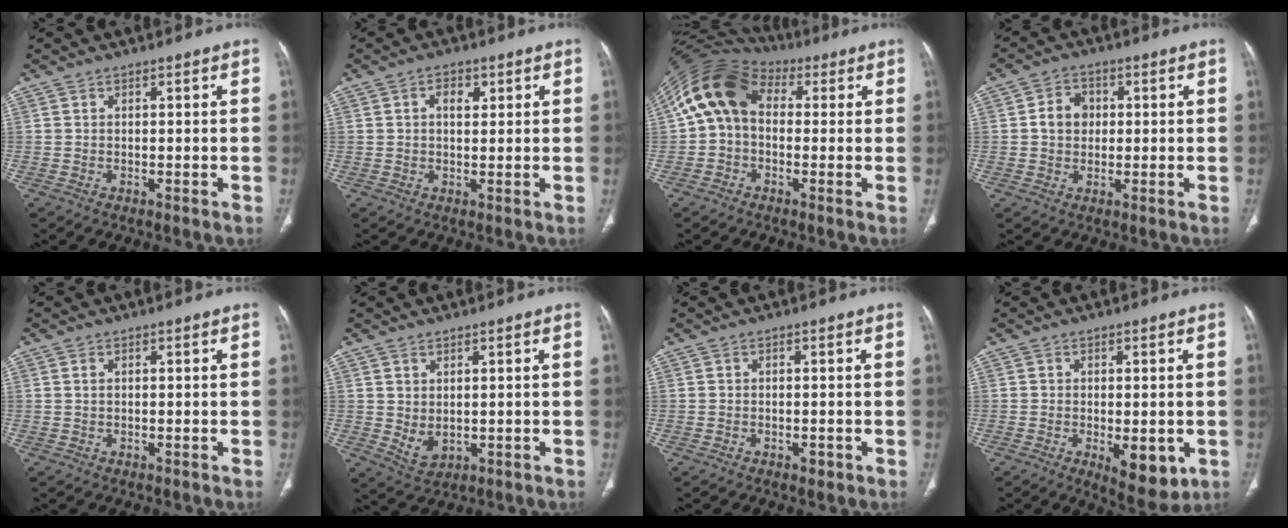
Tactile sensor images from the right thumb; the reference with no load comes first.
{"total": 3.5, "force": [1.2, 2.1, 2.5], "torque": [-0.033, 0.000, 0.019]}
{"total": 12.3, "force": [1.6, 9.0, 8.2], "torque": [-0.144, 0.038, 0.015]}
{"total": 5.3, "force": [0.5, 4.4, 2.9], "torque": [-0.033, 0.010, 0.004]}
{"total": 1.0, "force": [0.4, 0.5, 0.7], "torque": [-0.017, 0.003, 0.009]}
{"total": 3.7, "force": [0.3, 2.5, 2.8], "torque": [-0.049, -0.010, 0.022]}
{"total": 1.2, "force": [-0.6, 0.8, 0.8], "torque": [-0.007, 0.000, -0.007]}
{"total": 8.2, "force": [-2.3, 3.7, 6.9], "torque": [-0.082, -0.012, -0.022]}